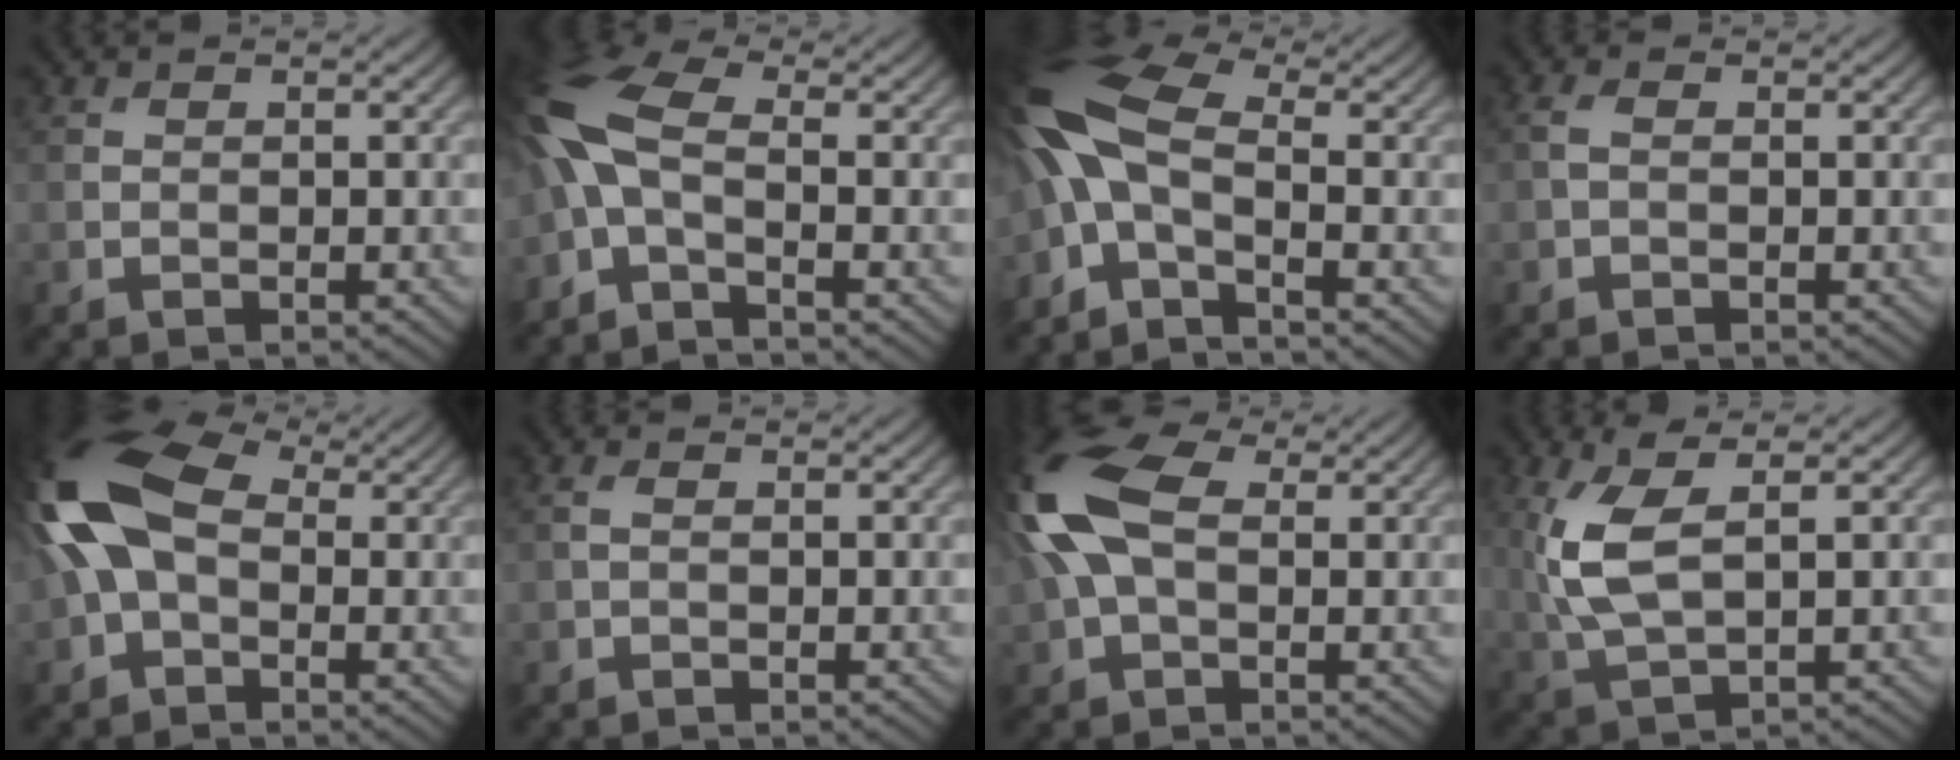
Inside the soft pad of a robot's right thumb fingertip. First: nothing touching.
{"total": 7.6, "force": [-1.5, 3.2, 6.7], "torque": [-0.163, 0.008, -0.053]}
{"total": 9.2, "force": [-1.6, 3.9, 8.1], "torque": [-0.190, 0.013, -0.060]}
{"total": 1.5, "force": [-0.1, 0.7, 1.3], "torque": [-0.035, 0.005, -0.007]}
{"total": 13.7, "force": [0.9, 8.4, 10.8], "torque": [-0.260, 0.012, -0.006]}
{"total": 0.9, "force": [0.0, 0.4, 0.8], "torque": [-0.022, 0.002, -0.005]}
{"total": 12.4, "force": [2.4, 7.2, 9.8], "torque": [-0.251, 0.020, 0.030]}
{"total": 7.5, "force": [1.6, 3.0, 6.7], "torque": [-0.169, 0.003, 0.028]}